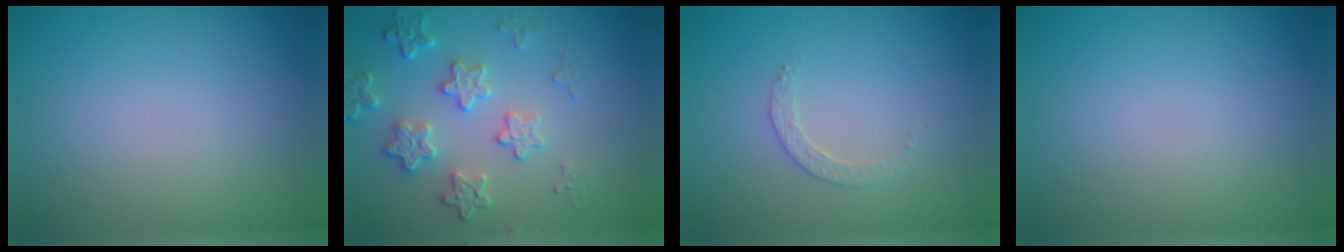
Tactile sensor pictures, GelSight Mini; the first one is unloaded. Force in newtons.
{"total": 4.0, "press": 3.5, "slide": 2.0}
{"total": 1.6, "press": 1.5, "slide": 0.3}
{"total": 0.0}